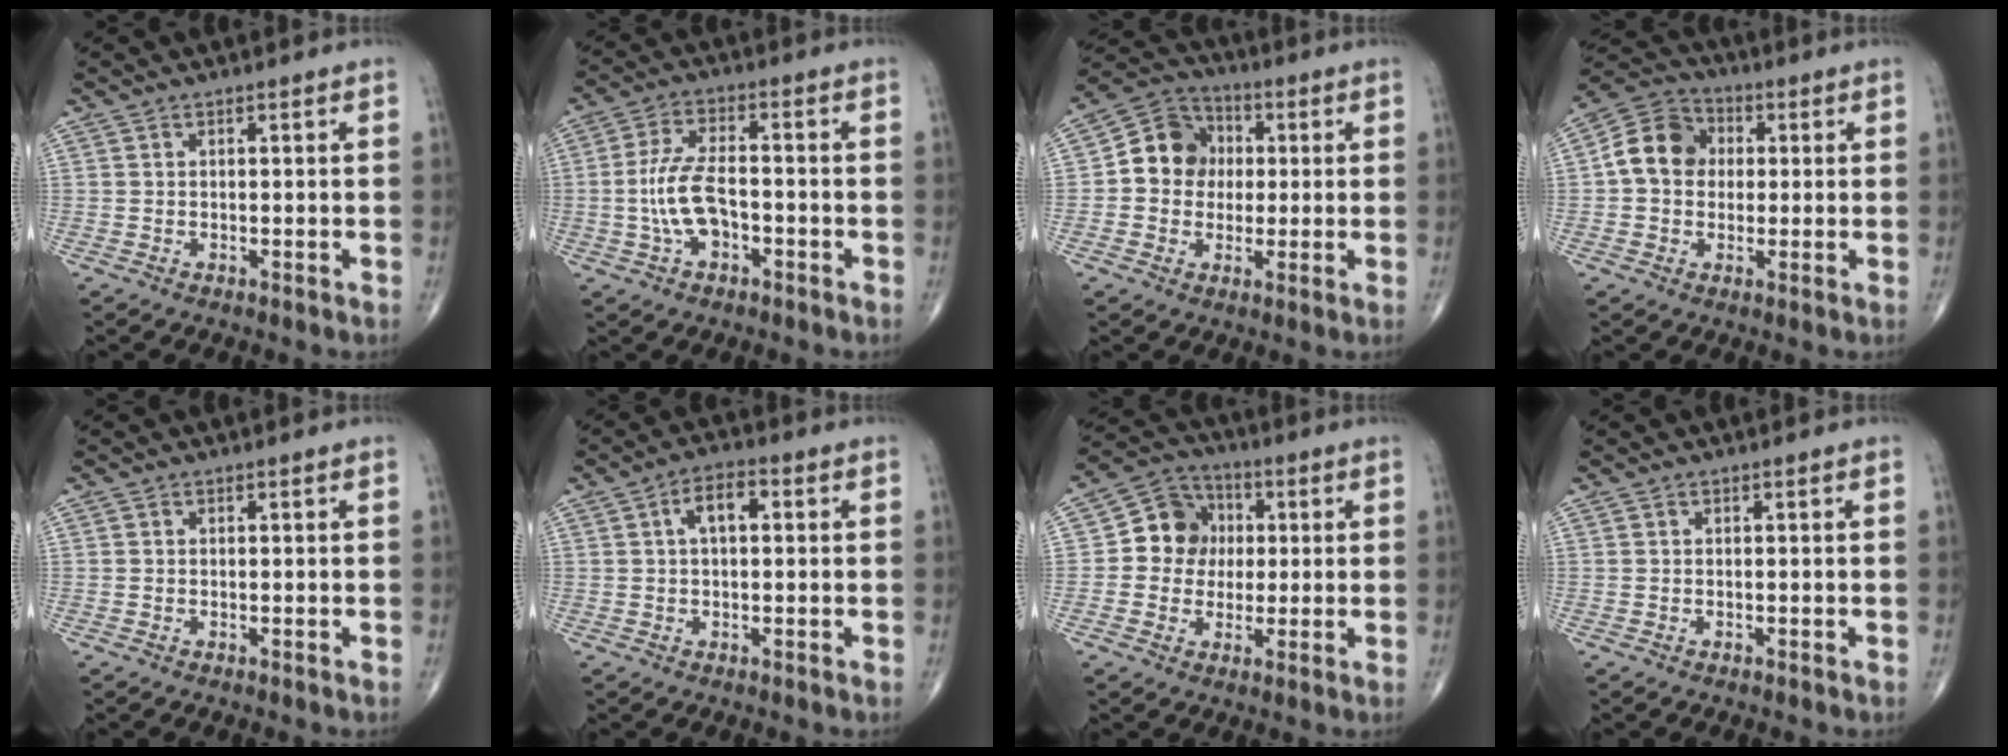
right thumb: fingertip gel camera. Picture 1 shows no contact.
{"total": 8.5, "force": [-1.9, 4.2, 7.1], "torque": [-0.148, 0.026, -0.036]}
{"total": 10.3, "force": [0.7, 9.3, 4.4], "torque": [-0.034, 0.018, 0.001]}
{"total": 10.0, "force": [0.8, 8.3, 5.5], "torque": [-0.084, 0.024, 0.001]}
{"total": 0.0}
{"total": 5.3, "force": [1.1, 2.7, 4.4], "torque": [-0.075, 0.016, 0.011]}
{"total": 9.4, "force": [0.9, 8.4, 4.1], "torque": [-0.026, 0.013, 0.005]}
{"total": 0.0}